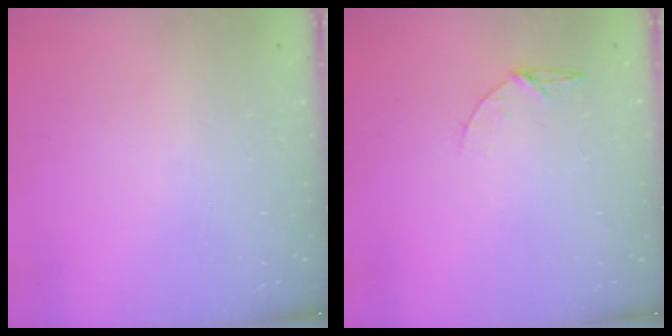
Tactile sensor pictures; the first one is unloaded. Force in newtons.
{"total": 5.2, "press": 5.1, "slide": 0.6}